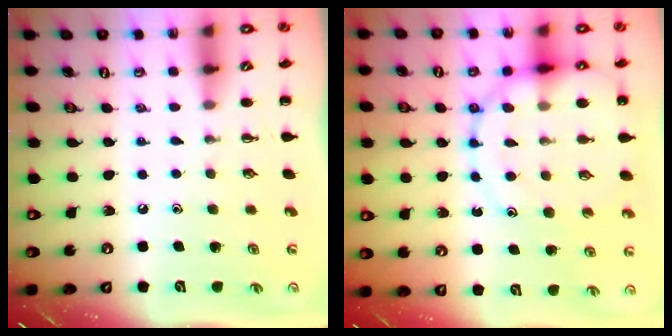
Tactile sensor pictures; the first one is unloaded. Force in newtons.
{"total": 14.8, "press": 14.6, "slide": 2.9}